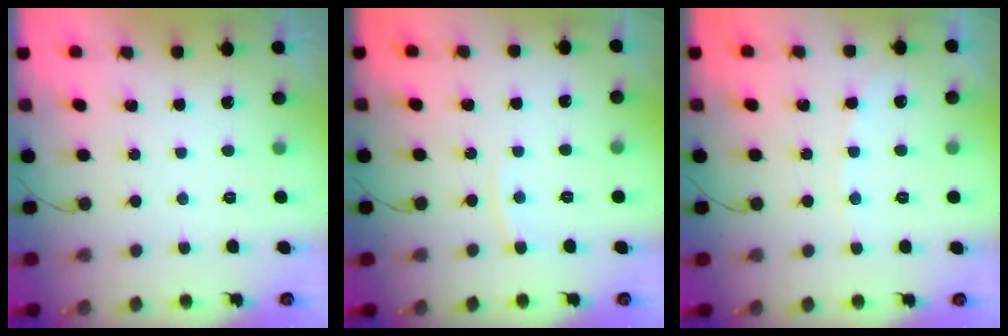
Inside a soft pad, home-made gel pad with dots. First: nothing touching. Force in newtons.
{"total": 3.3, "press": 3.3, "slide": 0.4}
{"total": 4.5, "press": 4.5, "slide": 0.6}